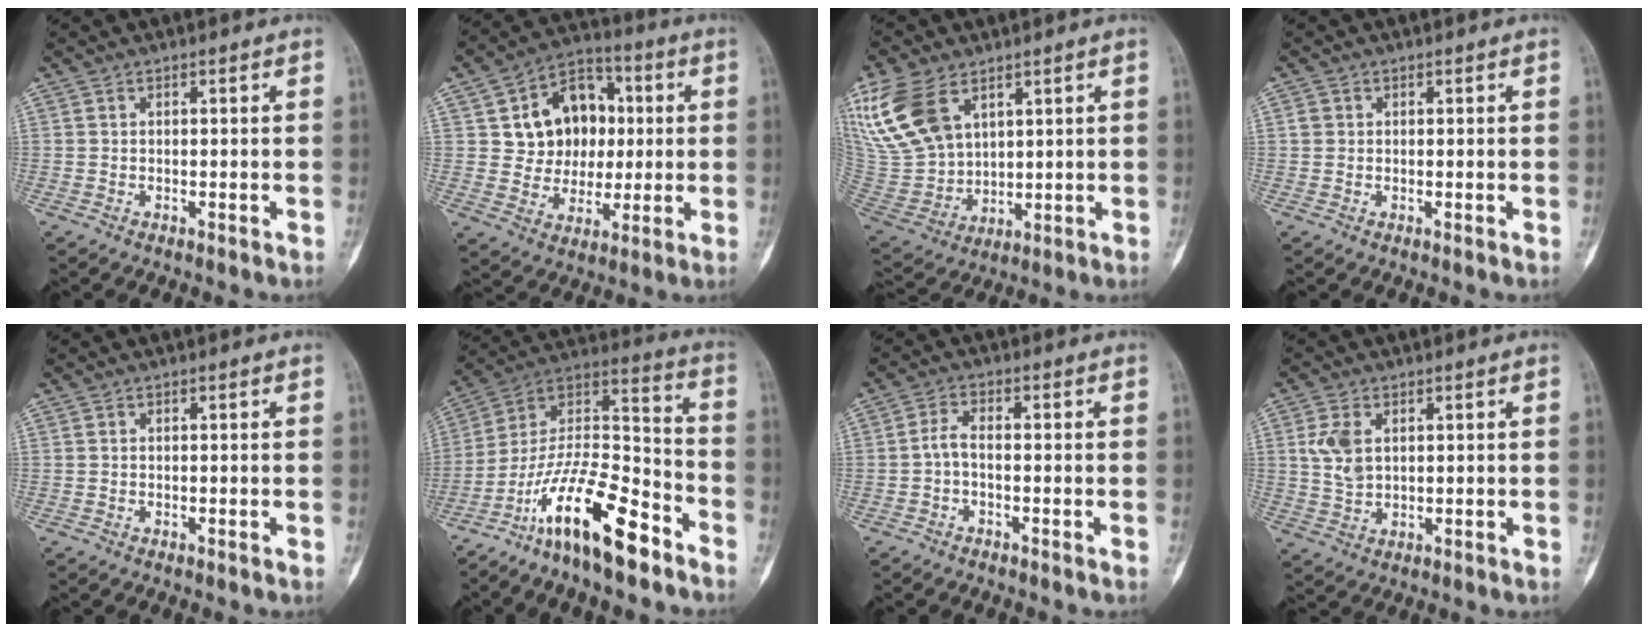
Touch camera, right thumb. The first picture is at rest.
{"total": 15.1, "force": [2.7, 12.2, 8.4], "torque": [-0.075, 0.014, 0.049]}
{"total": 17.2, "force": [8.4, 10.8, 10.4], "torque": [-0.208, -0.027, 0.182]}
{"total": 1.4, "force": [0.3, 1.3, 0.4], "torque": [0.002, 0.001, 0.003]}
{"total": 0.0}
{"total": 18.6, "force": [-12.3, 5.3, 12.9], "torque": [-0.227, 0.092, -0.224]}
{"total": 2.7, "force": [-0.8, 1.1, 2.4], "torque": [-0.047, 0.012, -0.022]}
{"total": 5.7, "force": [1.7, 3.6, 4.1], "torque": [-0.081, -0.004, 0.040]}